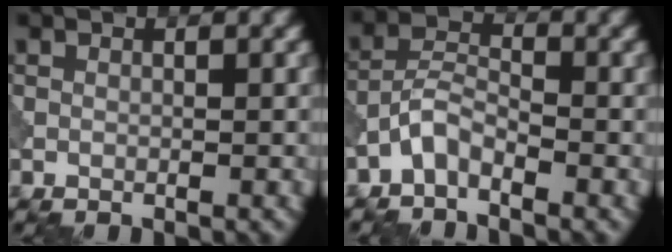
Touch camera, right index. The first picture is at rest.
{"total": 2.5, "force": [-1.9, 0.9, 1.3], "torque": [-0.026, 0.013, -0.047]}